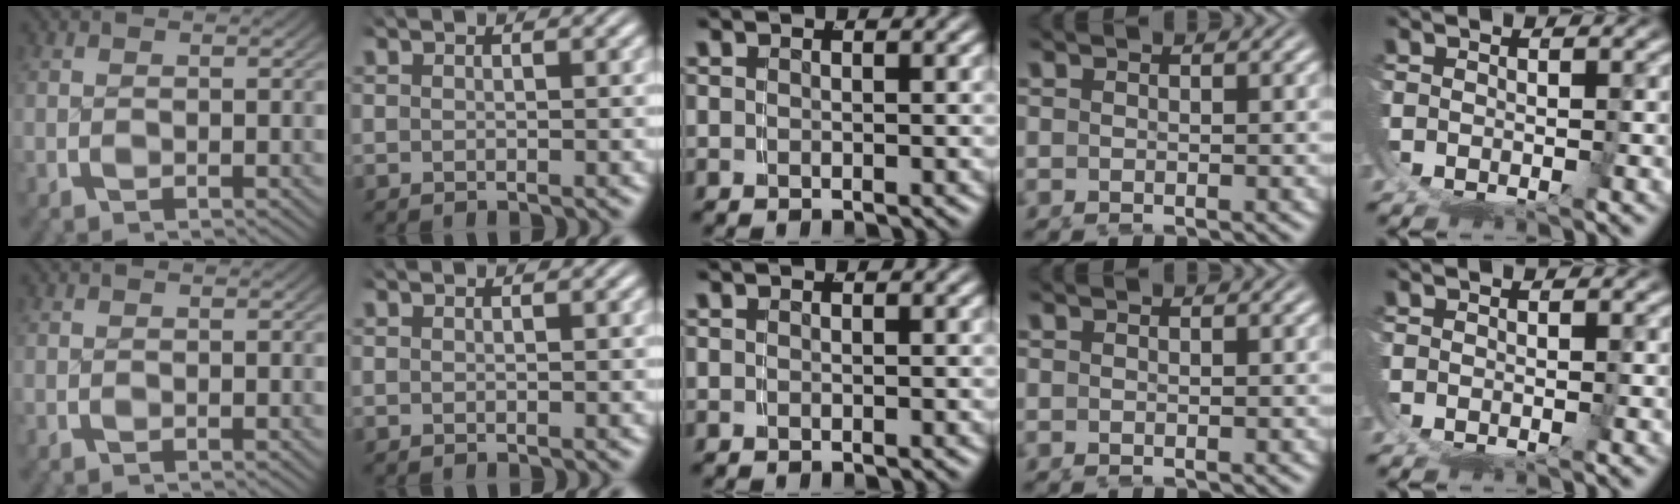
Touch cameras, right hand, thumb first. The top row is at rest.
{}